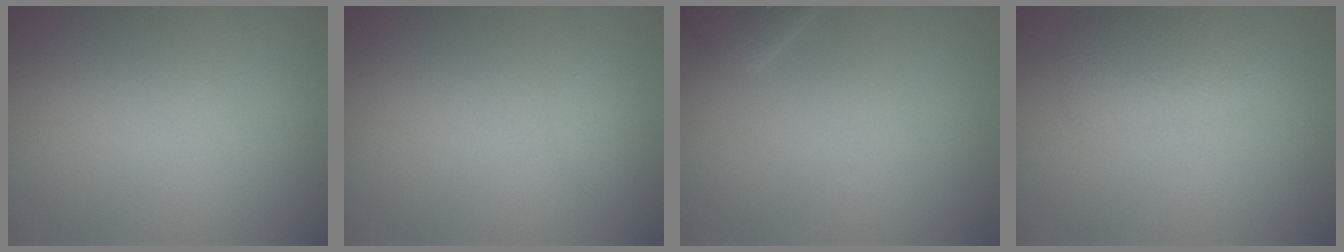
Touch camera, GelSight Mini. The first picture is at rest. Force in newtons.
{"total": 0.7, "press": 0.7, "slide": 0.0}
{"total": 1.8, "press": 1.8, "slide": 0.1}
{"total": 2.3, "press": 2.3, "slide": 0.2}